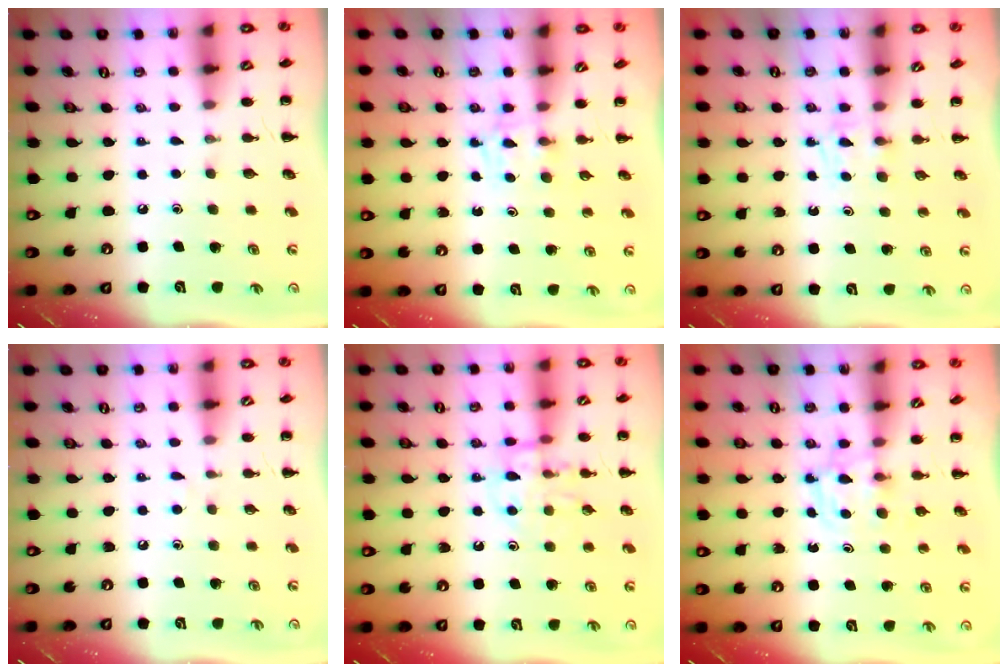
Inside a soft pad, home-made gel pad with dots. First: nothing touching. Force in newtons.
{"total": 3.2, "press": 2.9, "slide": 1.4}
{"total": 2.5, "press": 2.2, "slide": 1.1}
{"total": 2.9, "press": 2.7, "slide": 1.0}
{"total": 12.1, "press": 12.1, "slide": 1.3}
{"total": 2.9, "press": 2.6, "slide": 1.2}